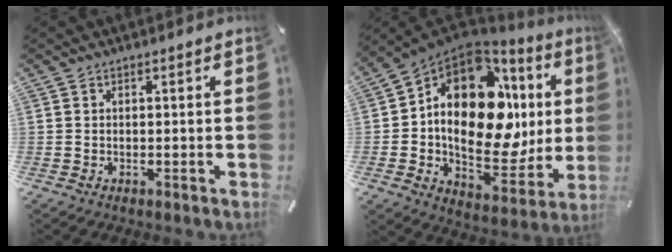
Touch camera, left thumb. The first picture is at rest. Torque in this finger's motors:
{"motor_torque": [2.48, 2.53, 1.93, 0.84, 0.43]}